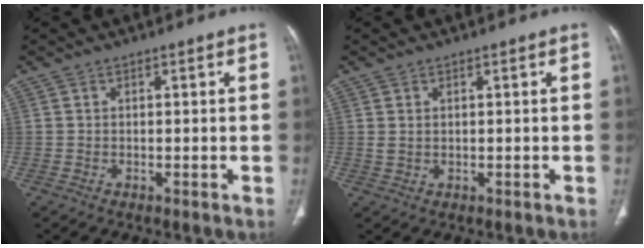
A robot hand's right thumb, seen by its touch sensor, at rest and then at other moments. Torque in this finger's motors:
{"motor_torque": [0.77, 0.73, -0.03, -0.36, 0.09]}